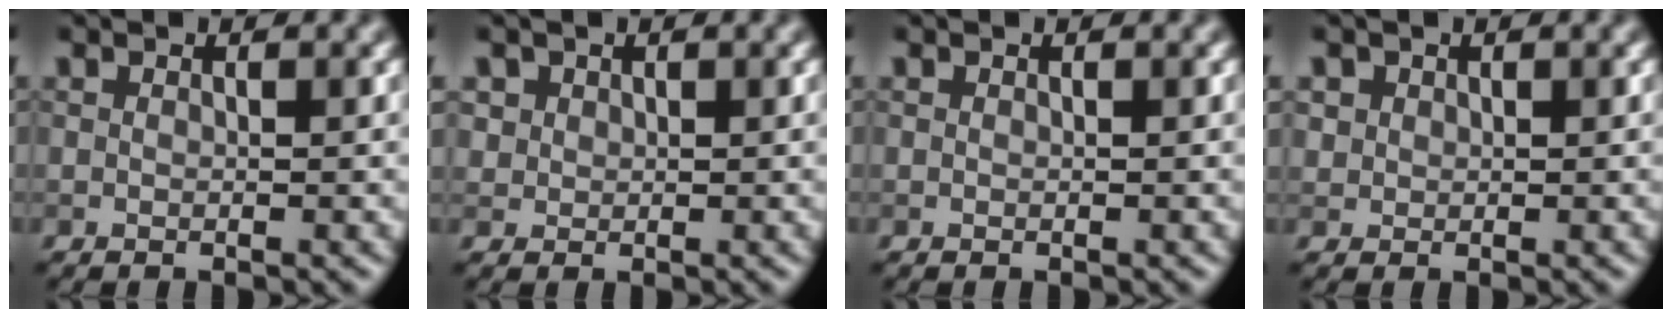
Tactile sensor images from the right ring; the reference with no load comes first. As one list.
[{"total": 1.4, "force": [0.6, 1.2, 0.2], "torque": [-0.001, -0.008, 0.024]}, {"total": 0.0}, {"total": 1.1, "force": [0.4, 1.0, 0.2], "torque": [0.003, -0.006, 0.013]}]